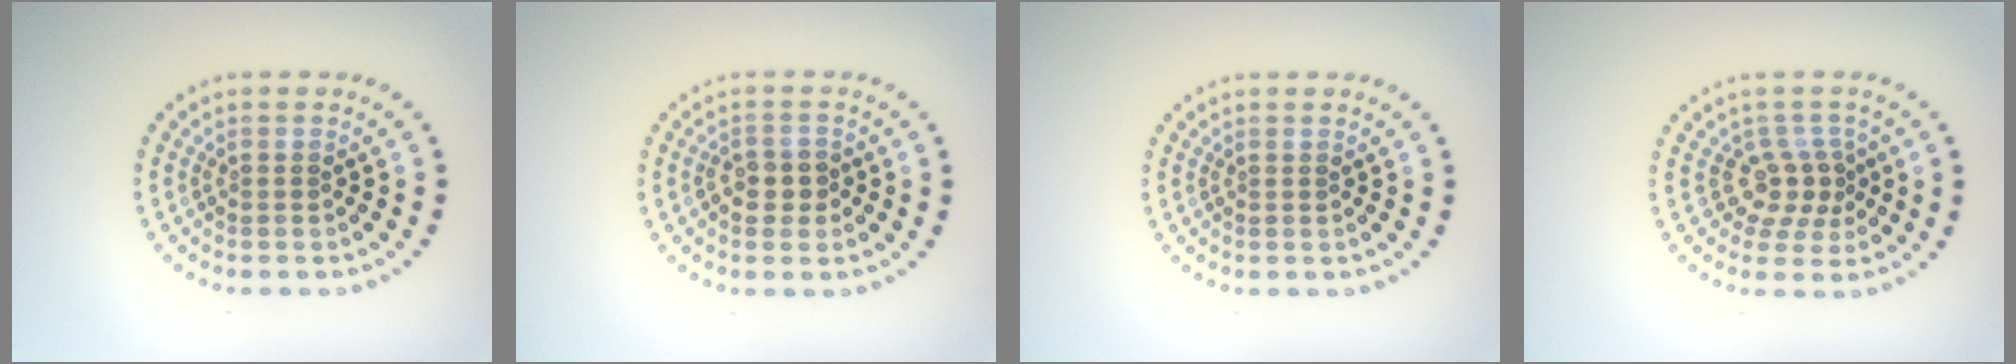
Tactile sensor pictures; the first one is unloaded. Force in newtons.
{"total": 1.7, "press": 1.6, "slide": 0.5}
{"total": 0.0}
{"total": 2.8, "press": 2.1, "slide": 1.9}